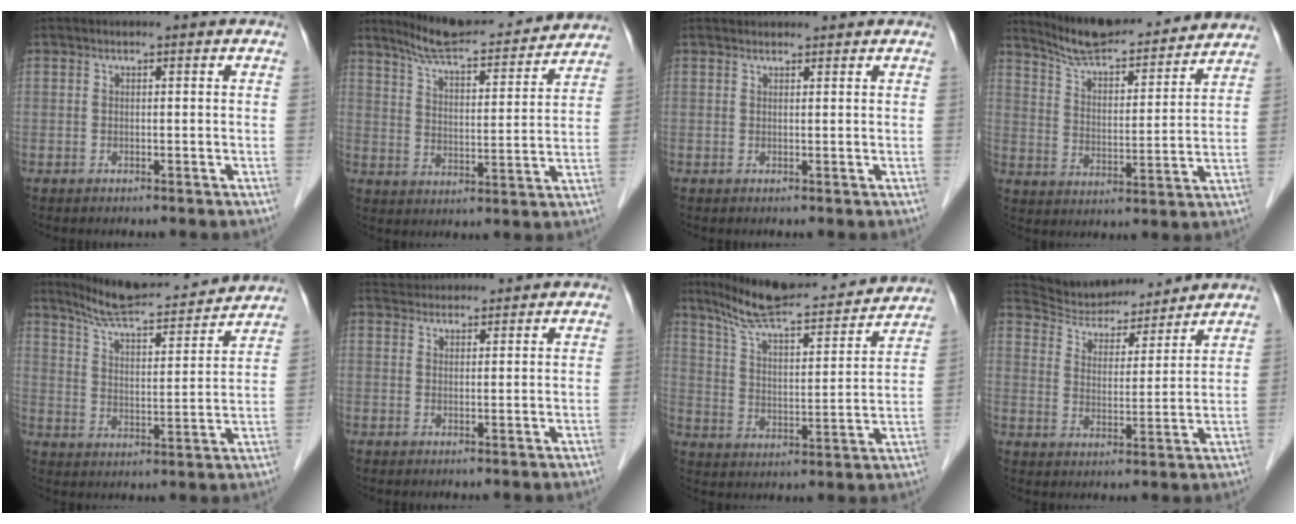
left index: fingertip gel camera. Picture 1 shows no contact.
{"total": 16.8, "force": [15.7, 2.0, 5.7], "torque": [-0.091, -0.002, 0.225]}
{"total": 2.9, "force": [2.8, 0.5, 0.2], "torque": [-0.007, 0.029, 0.042]}
{"total": 18.3, "force": [17.0, 2.8, 6.0], "torque": [-0.092, 0.003, 0.250]}
{"total": 16.0, "force": [15.1, 1.4, 5.2], "torque": [-0.086, -0.002, 0.226]}
{"total": 5.6, "force": [5.5, 1.0, 0.8], "torque": [-0.014, 0.038, 0.086]}
{"total": 20.0, "force": [18.2, 2.4, 7.8], "torque": [-0.127, 0.001, 0.269]}
{"total": 11.4, "force": [10.9, 2.5, 2.1], "torque": [-0.037, 0.013, 0.180]}